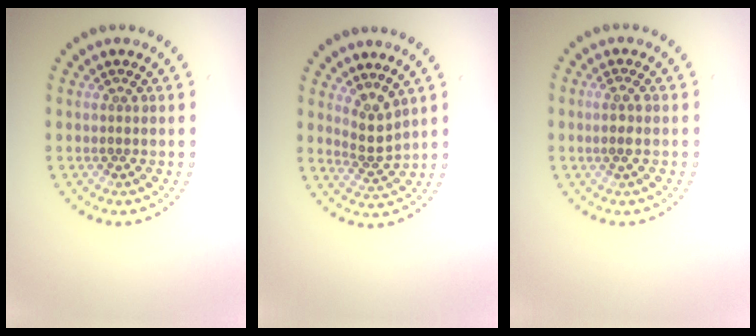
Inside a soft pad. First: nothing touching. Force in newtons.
{"total": 2.4, "press": 1.9, "slide": 1.6}
{"total": 1.1, "press": 0.9, "slide": 0.7}